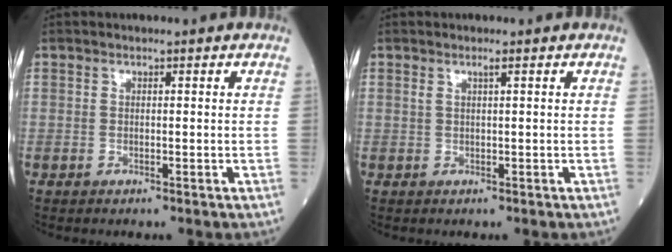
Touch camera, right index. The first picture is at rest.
{"total": 0.7, "force": [0.4, -0.1, 0.6], "torque": [-0.015, 0.005, 0.008]}